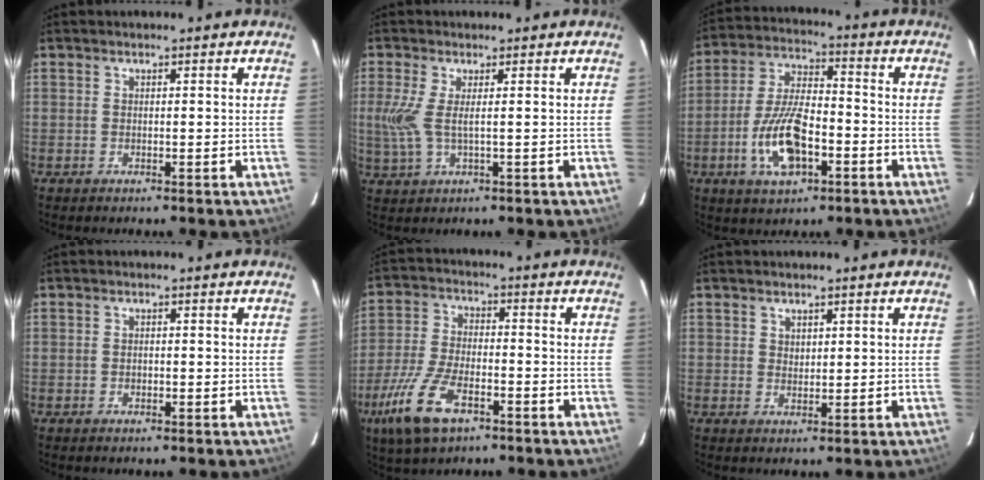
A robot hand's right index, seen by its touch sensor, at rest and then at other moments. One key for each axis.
{"total": 5.3, "fx": 0.3, "fy": 1.0, "fz": 5.2, "tx": -0.121, "ty": -0.003, "tz": 0.008}
{"total": 12.9, "fx": -4.8, "fy": 5.4, "fz": 10.6, "tx": -0.225, "ty": -0.001, "tz": -0.085}
{"total": 0.9, "fx": -0.4, "fy": 0.6, "fz": 0.5, "tx": -0.009, "ty": 0.003, "tz": -0.007}
{"total": 13.3, "fx": -7.4, "fy": 5.6, "fz": 9.5, "tx": -0.217, "ty": -0.019, "tz": -0.141}
{"total": 1.5, "fx": 0.9, "fy": 1.1, "fz": 0.4, "tx": -0.003, "ty": 0.004, "tz": 0.017}